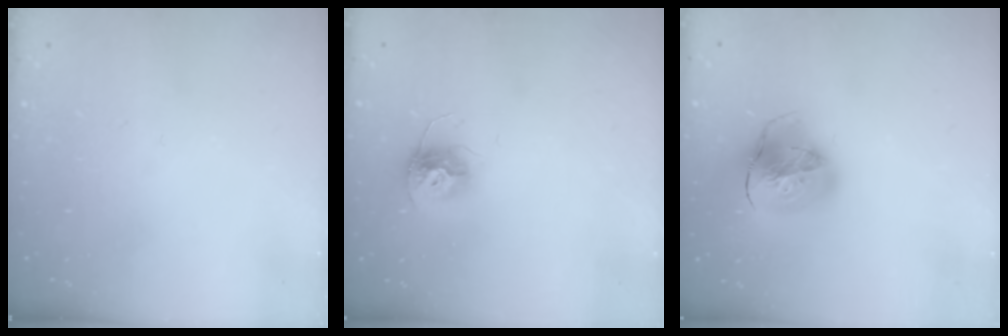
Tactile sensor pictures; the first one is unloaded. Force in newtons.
{"total": 10.7, "press": 10.7, "slide": 0.7}
{"total": 17.8, "press": 17.7, "slide": 2.1}